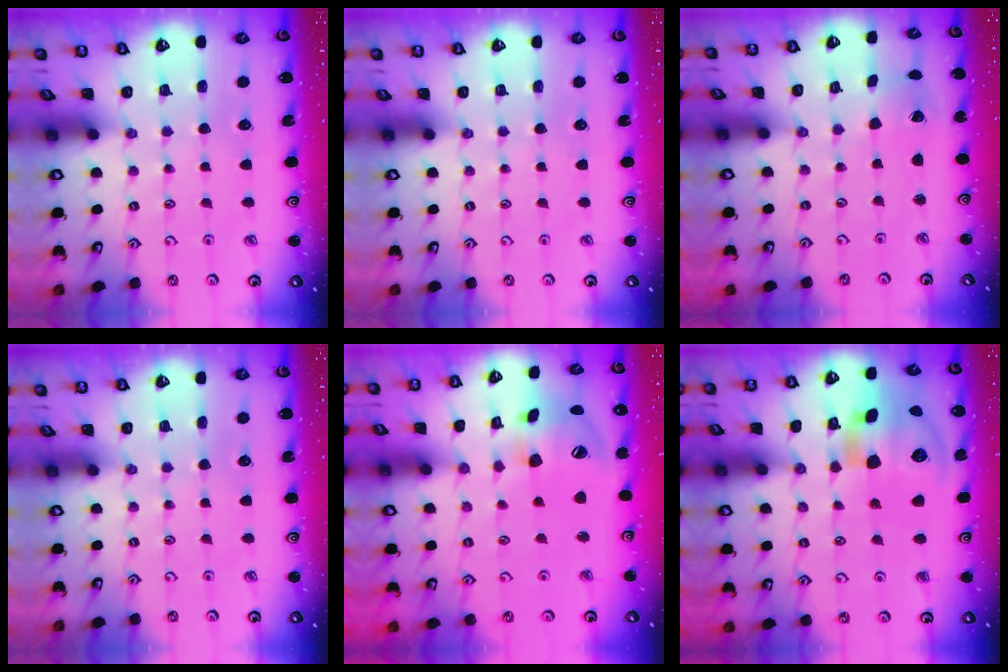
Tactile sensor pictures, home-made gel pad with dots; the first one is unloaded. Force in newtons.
{"total": 0.0}
{"total": 1.2, "press": 1.2, "slide": 0.1}
{"total": 0.0}
{"total": 18.1, "press": 17.9, "slide": 2.4}
{"total": 20.7, "press": 20.5, "slide": 3.1}